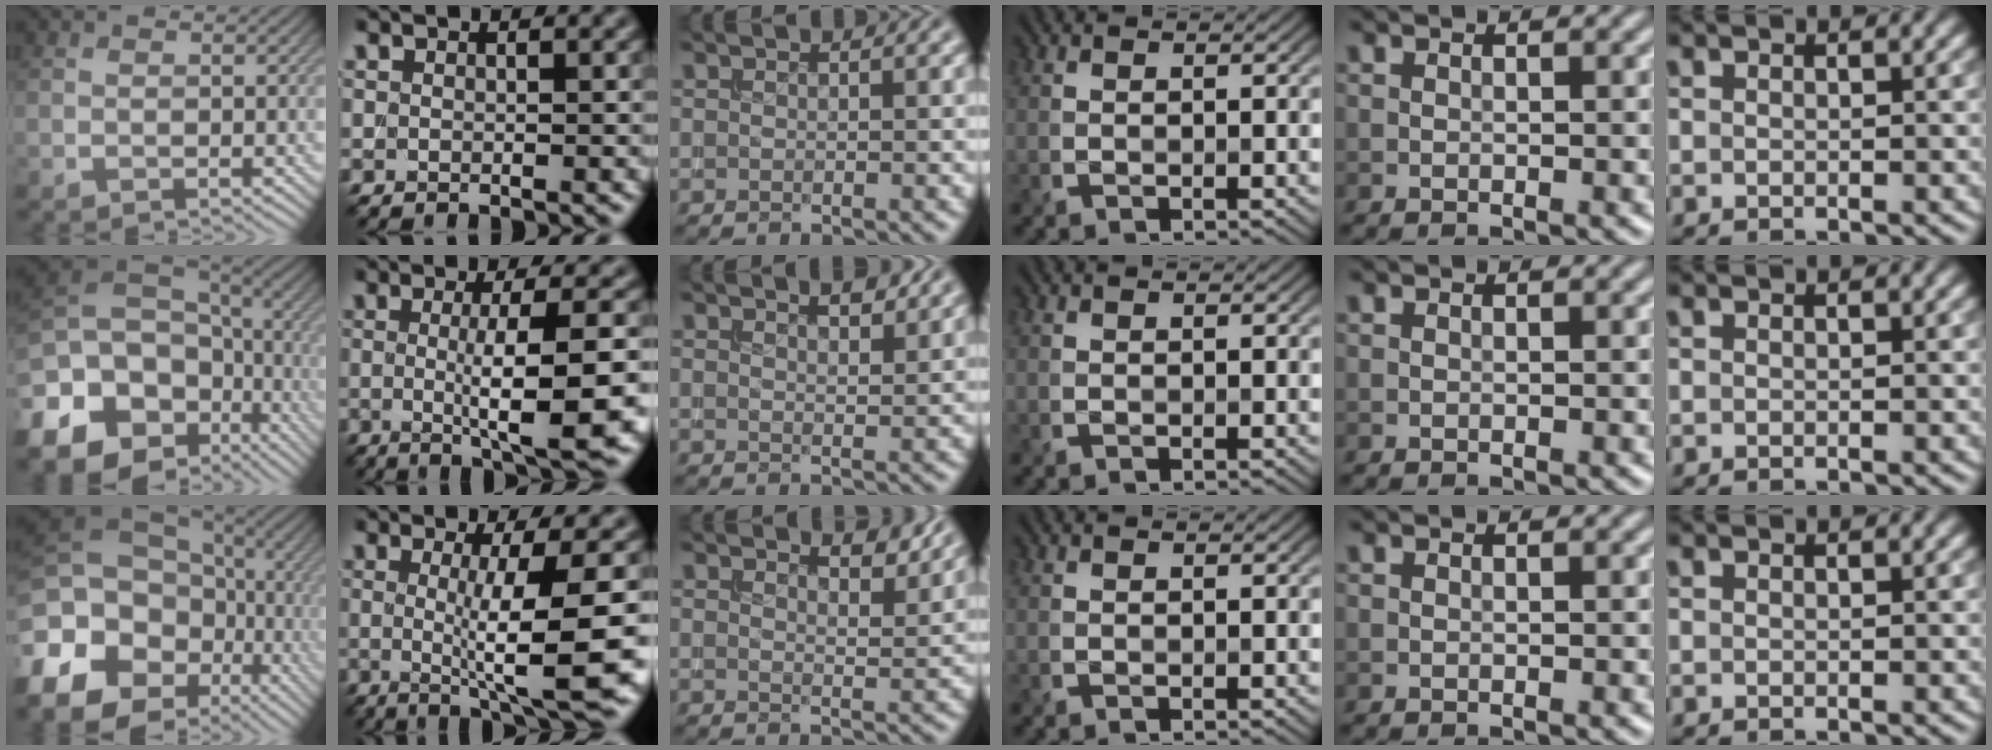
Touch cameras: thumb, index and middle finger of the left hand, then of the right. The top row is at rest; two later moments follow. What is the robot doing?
{"motion": "extract", "object": "backpack"}